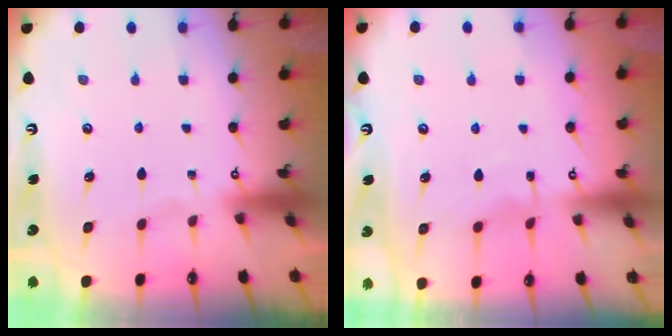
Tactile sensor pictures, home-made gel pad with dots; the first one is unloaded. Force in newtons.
{"total": 5.8, "press": 5.8, "slide": 0.5}